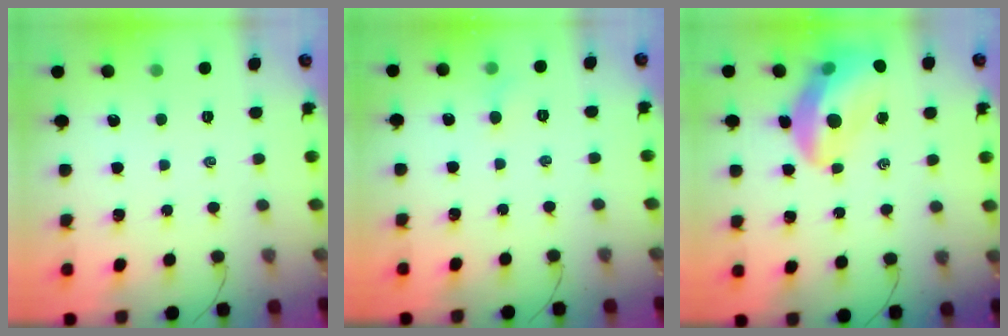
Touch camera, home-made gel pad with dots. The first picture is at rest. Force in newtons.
{"total": 3.3, "press": 3.1, "slide": 1.2}
{"total": 13.8, "press": 13.4, "slide": 3.4}